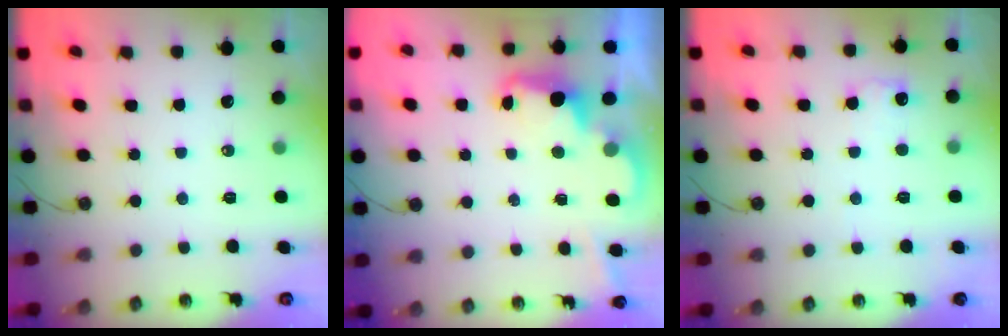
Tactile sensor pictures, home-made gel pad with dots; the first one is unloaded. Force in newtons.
{"total": 2.5, "press": 2.5, "slide": 0.5}
{"total": 6.1, "press": 6.1, "slide": 0.3}